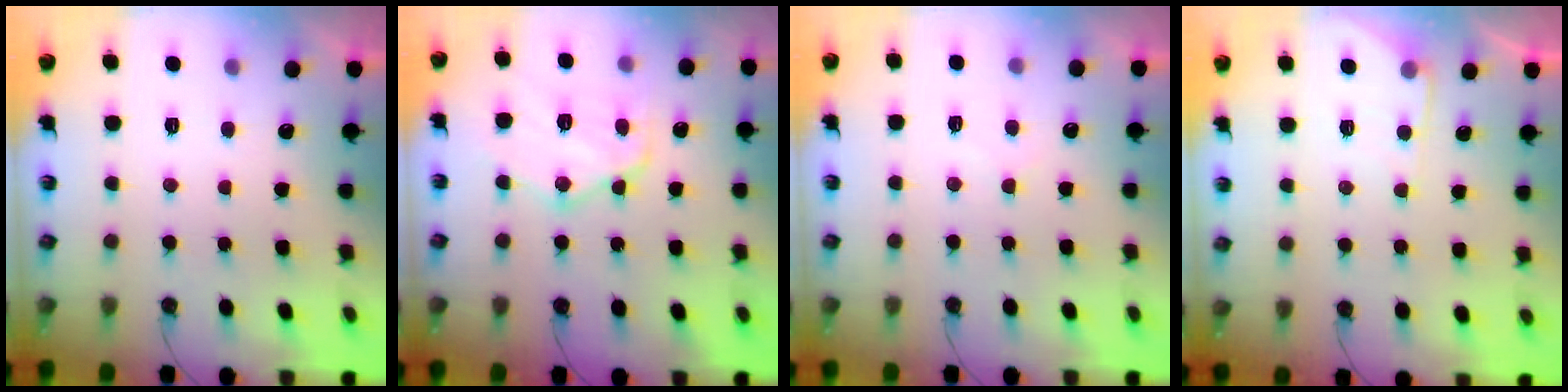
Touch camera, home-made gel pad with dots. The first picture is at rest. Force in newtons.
{"total": 15.4, "press": 15.4, "slide": 1.1}
{"total": 5.3, "press": 5.3, "slide": 0.7}
{"total": 4.7, "press": 4.7, "slide": 0.4}